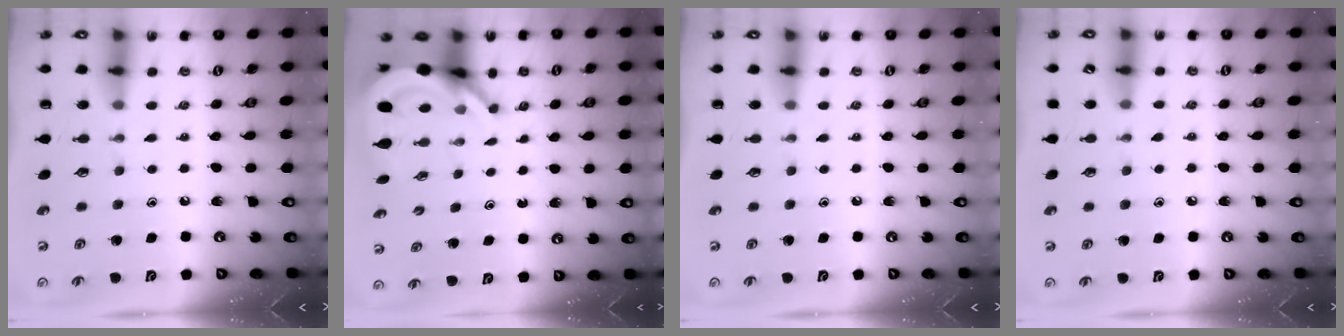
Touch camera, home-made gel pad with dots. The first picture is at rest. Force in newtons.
{"total": 6.2, "press": 6.1, "slide": 0.7}
{"total": 0.0}
{"total": 3.4, "press": 3.4, "slide": 0.5}